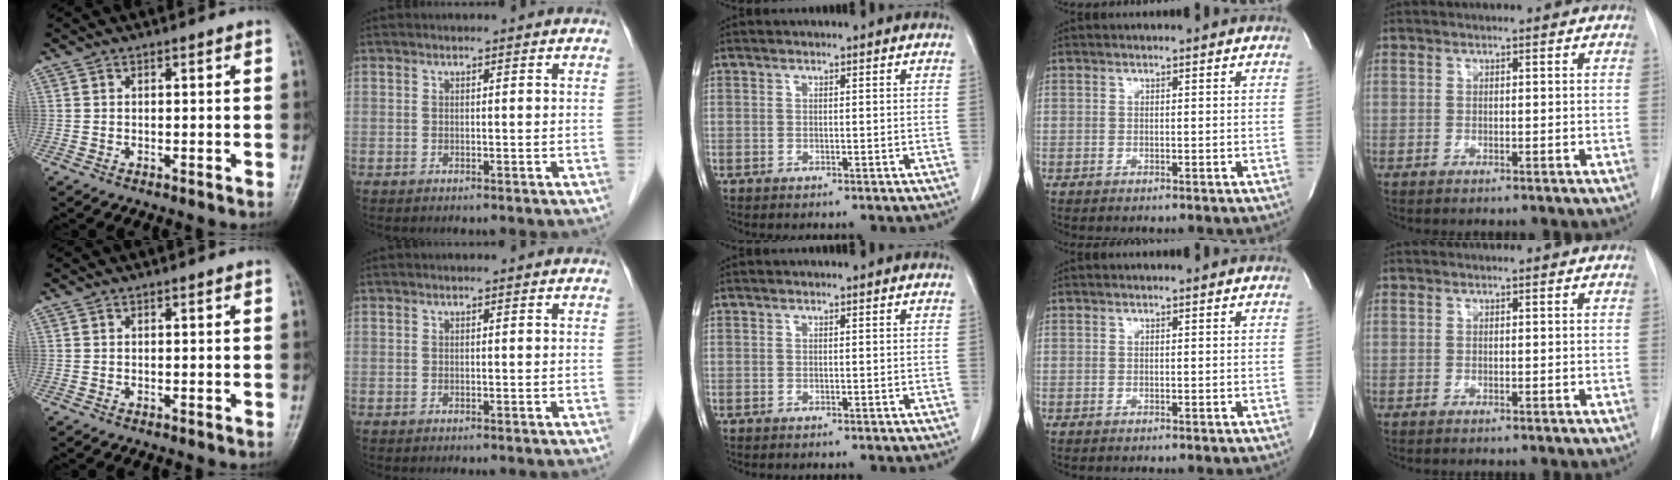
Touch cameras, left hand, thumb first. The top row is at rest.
{}